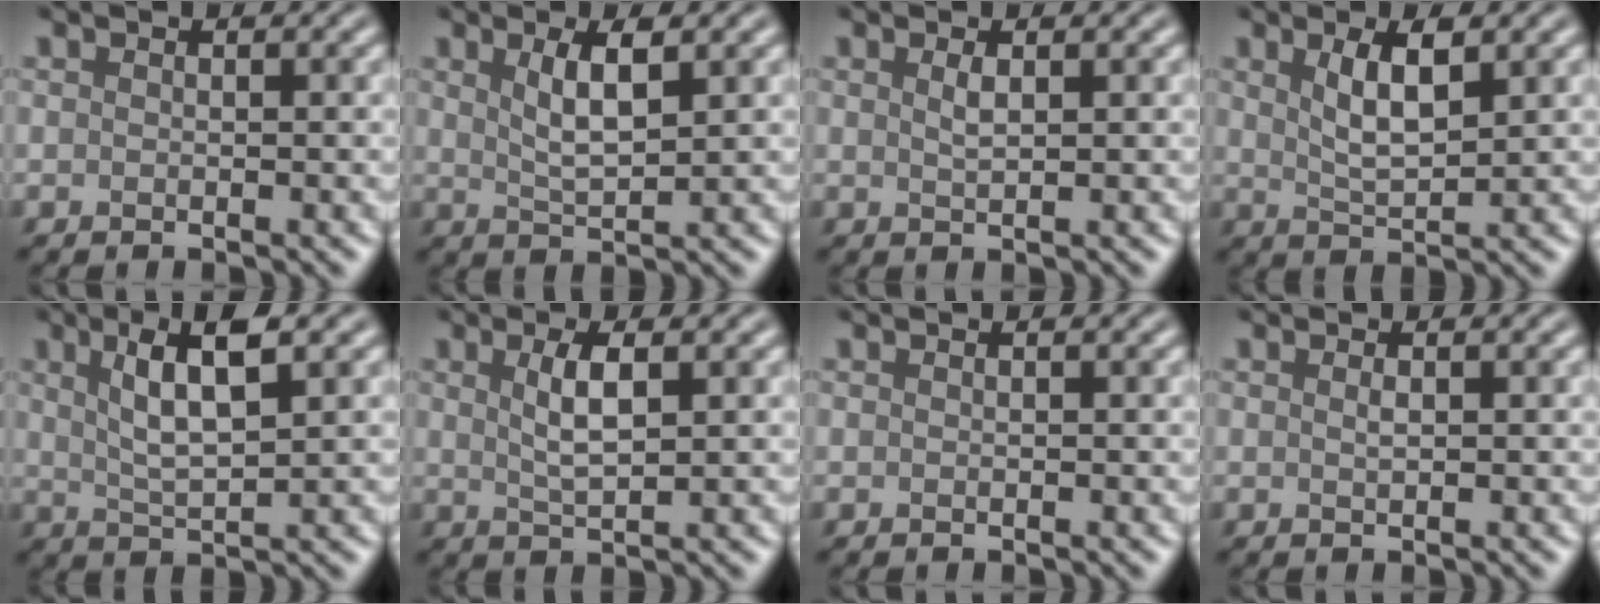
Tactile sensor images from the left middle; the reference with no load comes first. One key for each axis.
{"total": 3.1, "fx": 1.3, "fy": 0.9, "fz": 2.7, "tx": -0.048, "ty": 0.000, "tz": 0.026}
{"total": 1.0, "fx": 0.5, "fy": 0.2, "fz": 0.8, "tx": -0.017, "ty": 0.001, "tz": 0.009}
{"total": 3.4, "fx": 1.5, "fy": 1.1, "fz": 2.9, "tx": -0.056, "ty": -0.002, "tz": 0.030}
{"total": 5.5, "fx": 2.2, "fy": 1.5, "fz": 4.8, "tx": -0.089, "ty": 0.002, "tz": 0.039}
{"total": 2.9, "fx": 0.9, "fy": 0.8, "fz": 2.6, "tx": -0.050, "ty": 0.002, "tz": 0.019}
{"total": 0.0}
{"total": 0.6, "fx": 0.2, "fy": 0.2, "fz": 0.5, "tx": -0.011, "ty": 0.001, "tz": 0.004}